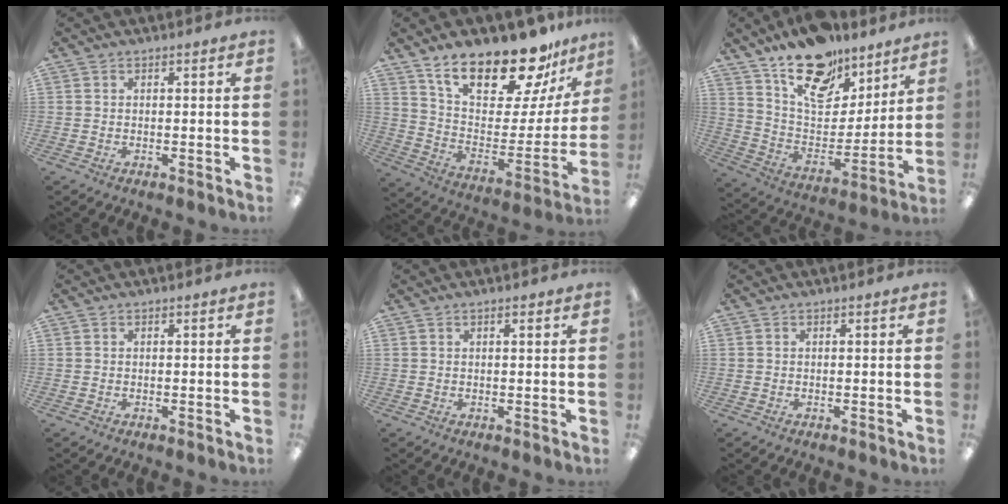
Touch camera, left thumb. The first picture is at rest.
{"total": 22.3, "force": [17.7, 7.5, 11.4], "torque": [-0.191, -0.122, 0.305]}
{"total": 18.7, "force": [14.0, 9.2, 8.2], "torque": [-0.139, -0.092, 0.249]}
{"total": 0.0}
{"total": 0.9, "force": [0.6, 0.2, 0.6], "torque": [-0.013, 0.000, 0.011]}
{"total": 0.0}